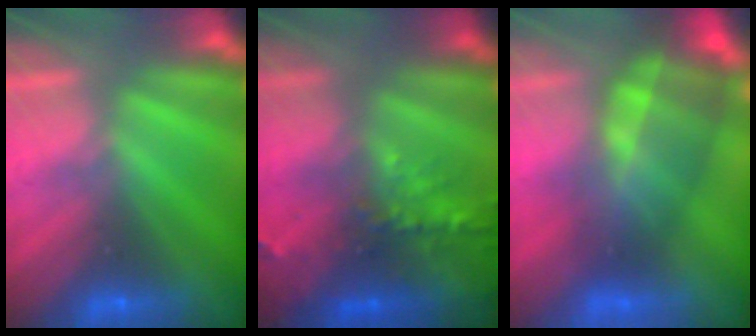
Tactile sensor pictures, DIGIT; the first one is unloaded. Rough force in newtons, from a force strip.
{"total": 7.4}
{"total": 9.4}